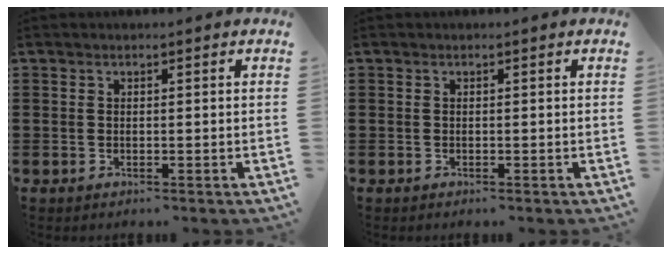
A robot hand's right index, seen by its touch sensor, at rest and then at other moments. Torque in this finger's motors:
{"motor_torque": [1.08, 1.06, -0.06, -0.02]}